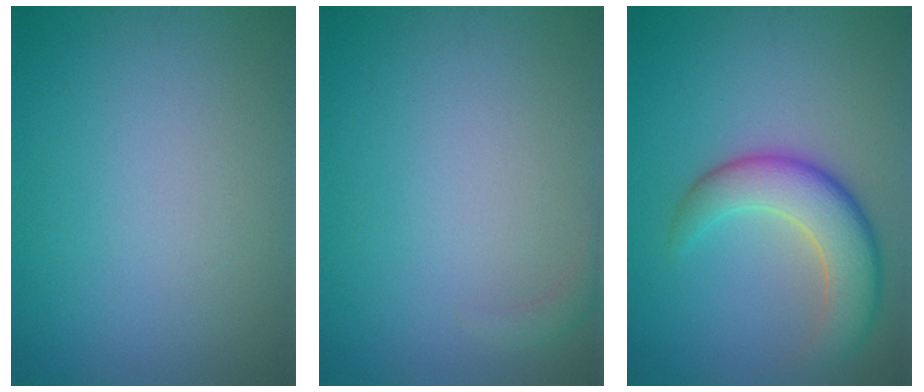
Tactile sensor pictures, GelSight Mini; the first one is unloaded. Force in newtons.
{"total": 1.0, "press": 1.0, "slide": 0.2}
{"total": 6.0, "press": 6.0, "slide": 0.4}